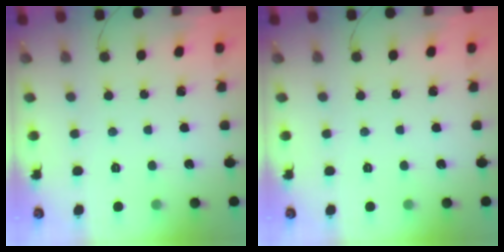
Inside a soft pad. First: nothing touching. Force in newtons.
{"total": 0.0}